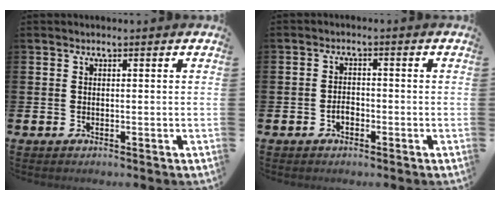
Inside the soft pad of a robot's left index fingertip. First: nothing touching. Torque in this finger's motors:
{"motor_torque": [0.04, 0.05, 0.05, 0.05]}